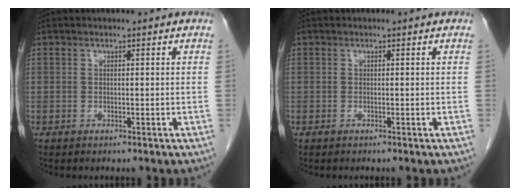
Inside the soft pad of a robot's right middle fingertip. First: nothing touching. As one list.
[{"total": 0.0}]